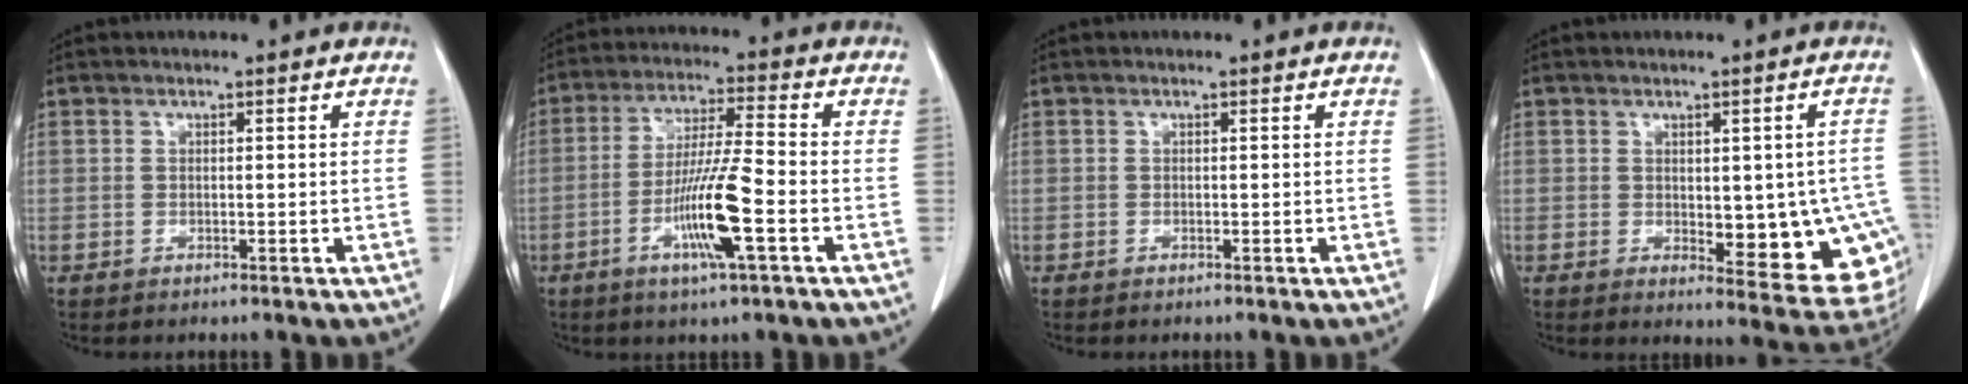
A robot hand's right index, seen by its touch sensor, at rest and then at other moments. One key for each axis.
{"total": 10.7, "fx": -3.7, "fy": 0.0, "fz": 10.0, "tx": -0.193, "ty": -0.012, "tz": -0.071}
{"total": 0.0}
{"total": 13.6, "fx": -2.2, "fy": 5.7, "fz": 12.1, "tx": -0.099, "ty": 0.006, "tz": -0.010}